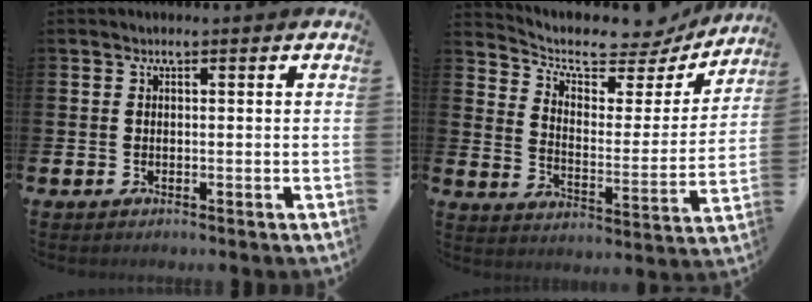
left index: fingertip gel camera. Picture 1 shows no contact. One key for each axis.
{"total": 6.5, "fx": 5.9, "fy": 2.4, "fz": 1.7, "tx": -0.057, "ty": -0.053, "tz": 0.093}